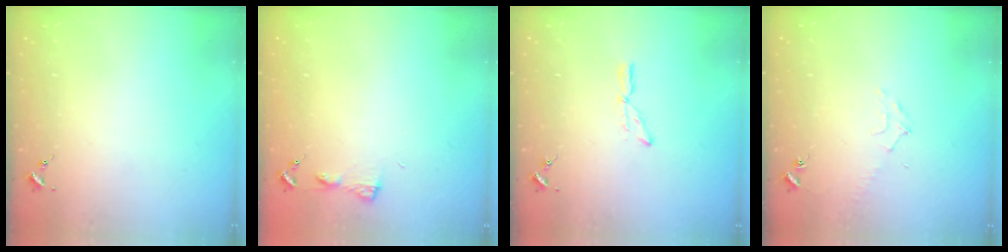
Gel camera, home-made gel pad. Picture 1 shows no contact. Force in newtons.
{"total": 3.2, "press": 3.1, "slide": 0.3}
{"total": 6.4, "press": 6.4, "slide": 0.3}
{"total": 6.6, "press": 6.6, "slide": 0.8}